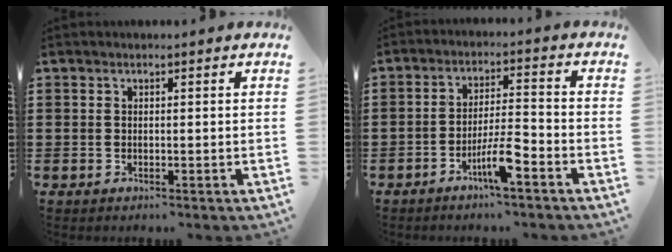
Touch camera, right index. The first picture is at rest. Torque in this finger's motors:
{"motor_torque": [2.14, 0.00, 0.65, 0.09]}